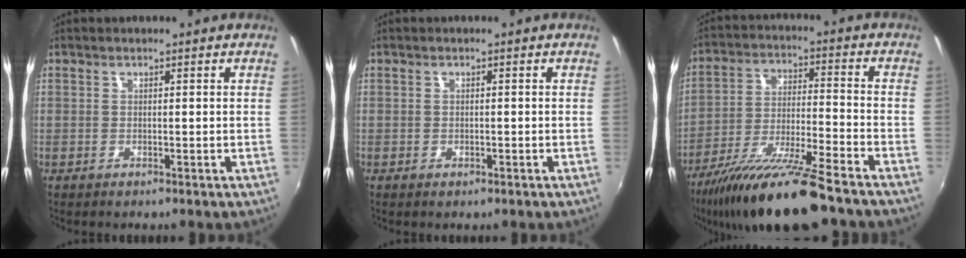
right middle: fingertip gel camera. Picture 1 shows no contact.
{"total": 0.7, "force": [-0.5, 0.5, 0.3], "torque": [-0.004, -0.003, -0.008]}
{"total": 17.1, "force": [-13.6, 1.0, 10.4], "torque": [-0.203, -0.029, -0.236]}